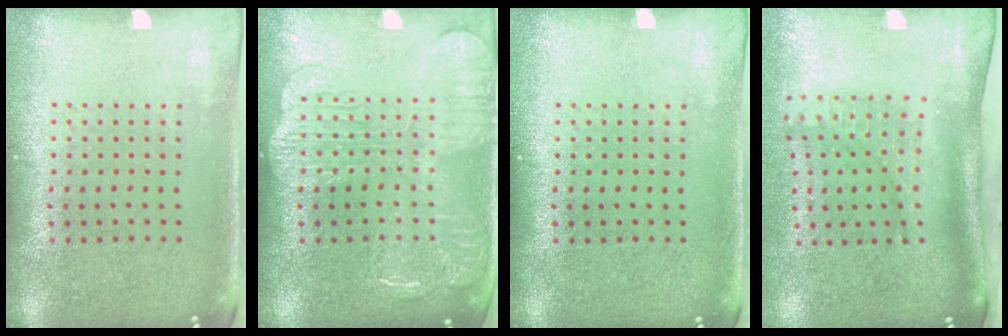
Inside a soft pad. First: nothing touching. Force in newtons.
{"total": 2.6, "press": 2.6, "slide": 0.3}
{"total": 0.0}
{"total": 2.1, "press": 1.5, "slide": 1.4}